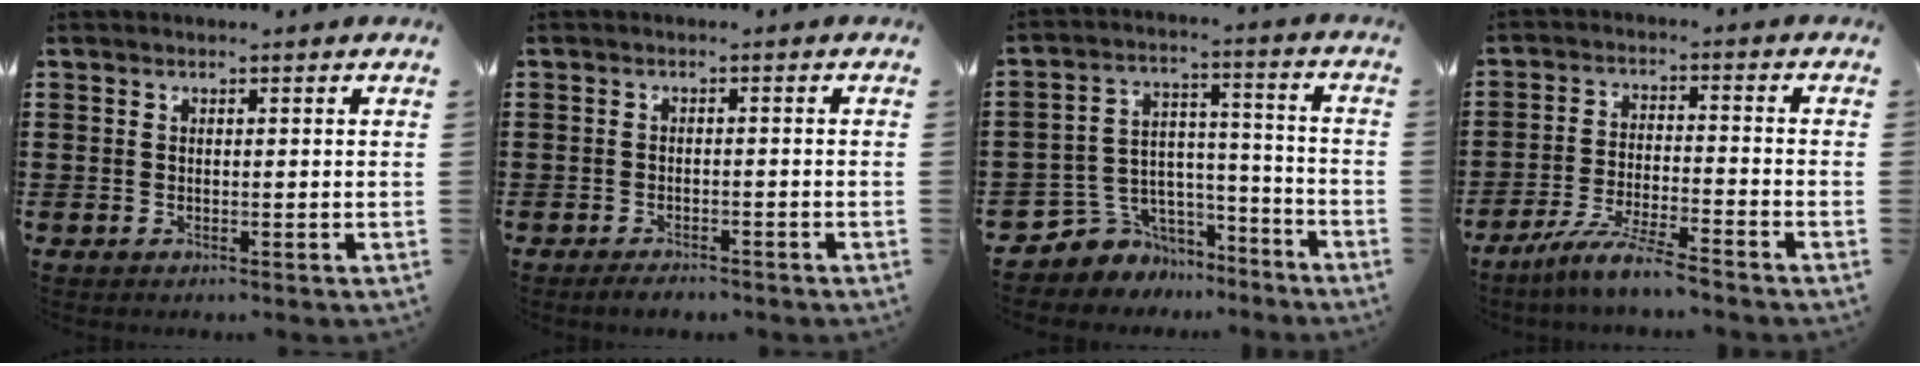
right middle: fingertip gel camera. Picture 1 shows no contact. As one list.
[{"total": 1.8, "force": [-1.7, 0.4, 0.4], "torque": [-0.013, 0.000, -0.034]}, {"total": 5.7, "force": [-4.2, 3.8, -0.4], "torque": [-0.015, 0.008, -0.082]}, {"total": 6.6, "force": [-5.9, -0.3, 3.0], "torque": [-0.067, -0.017, -0.113]}]